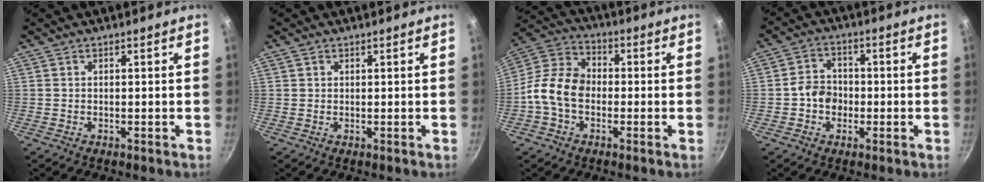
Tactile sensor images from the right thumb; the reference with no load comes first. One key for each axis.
{"total": 0.7, "fx": 0.4, "fy": 0.6, "fz": 0.2, "tx": -0.003, "ty": 0.002, "tz": 0.006}
{"total": 10.8, "fx": -2.2, "fy": 7.9, "fz": 7.1, "tx": -0.112, "ty": 0.032, "tz": -0.065}
{"total": 5.6, "fx": -1.2, "fy": 4.8, "fz": 2.7, "tx": -0.019, "ty": 0.018, "tz": -0.027}